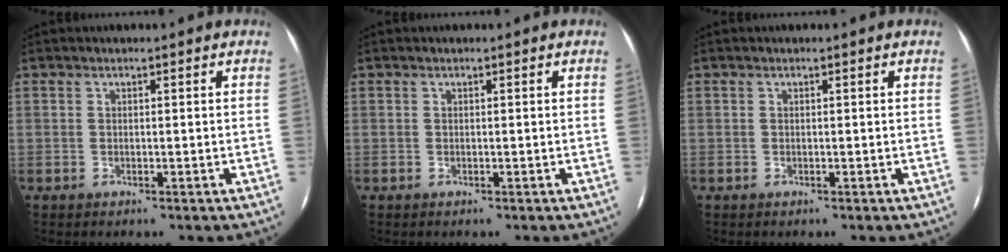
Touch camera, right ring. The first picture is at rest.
{"total": 0.0}
{"total": 0.0}